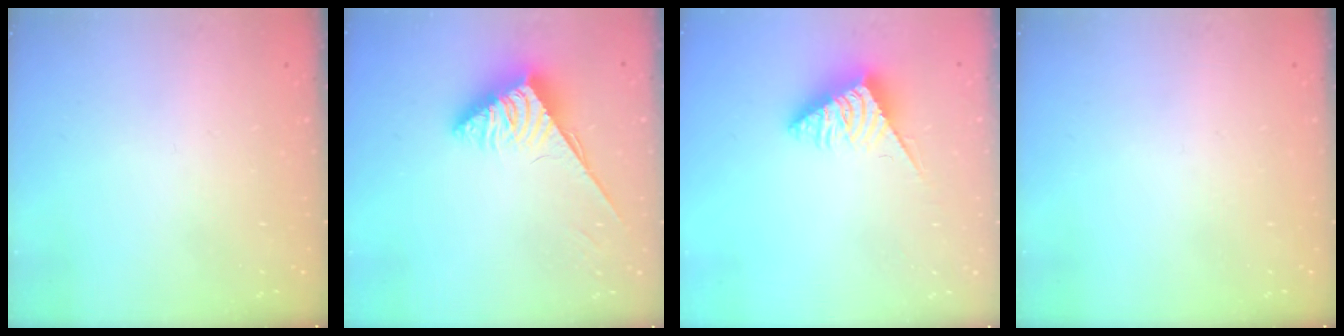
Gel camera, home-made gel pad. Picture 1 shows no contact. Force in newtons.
{"total": 3.8, "press": 3.8, "slide": 0.5}
{"total": 4.8, "press": 4.8, "slide": 0.5}
{"total": 0.0}